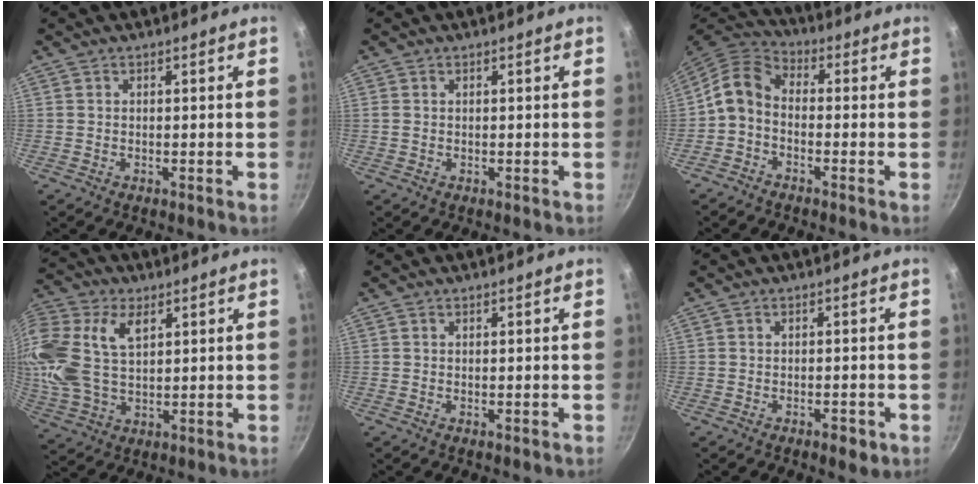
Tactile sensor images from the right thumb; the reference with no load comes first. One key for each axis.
{"total": 0.7, "fx": 0.2, "fy": 0.6, "fz": 0.4, "tx": -0.009, "ty": 0.002, "tz": 0.002}
{"total": 7.1, "fx": -1.9, "fy": 4.9, "fz": 4.8, "tx": -0.099, "ty": 0.041, "tz": -0.053}
{"total": 20.7, "fx": 6.7, "fy": 13.1, "fz": 14.6, "tx": -0.331, "ty": 0.010, "tz": 0.127}
{"total": 0.0}
{"total": 2.9, "fx": -1.4, "fy": 1.2, "fz": 2.2, "tx": -0.030, "ty": 0.008, "tz": -0.016}